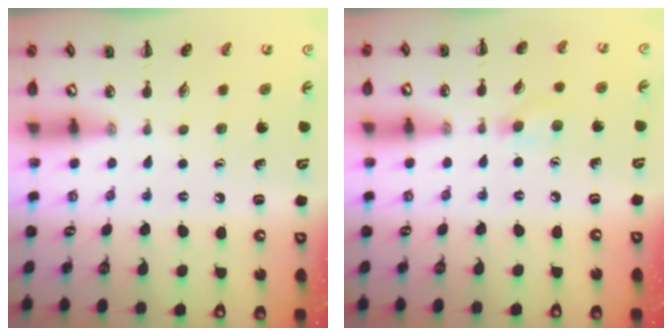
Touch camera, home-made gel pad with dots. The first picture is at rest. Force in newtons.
{"total": 6.4, "press": 6.1, "slide": 2.0}